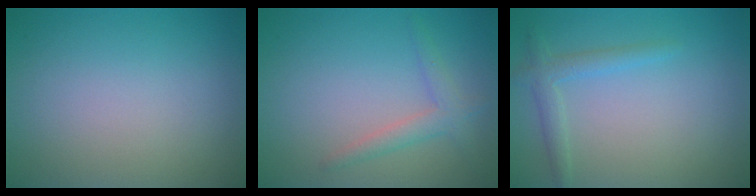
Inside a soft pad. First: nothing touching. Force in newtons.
{"total": 2.1, "press": 2.1, "slide": 0.1}
{"total": 1.9, "press": 1.9, "slide": 0.1}